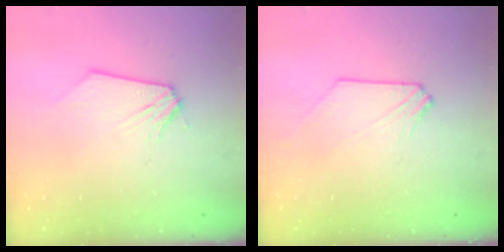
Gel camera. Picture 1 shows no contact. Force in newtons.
{"total": 0.0}